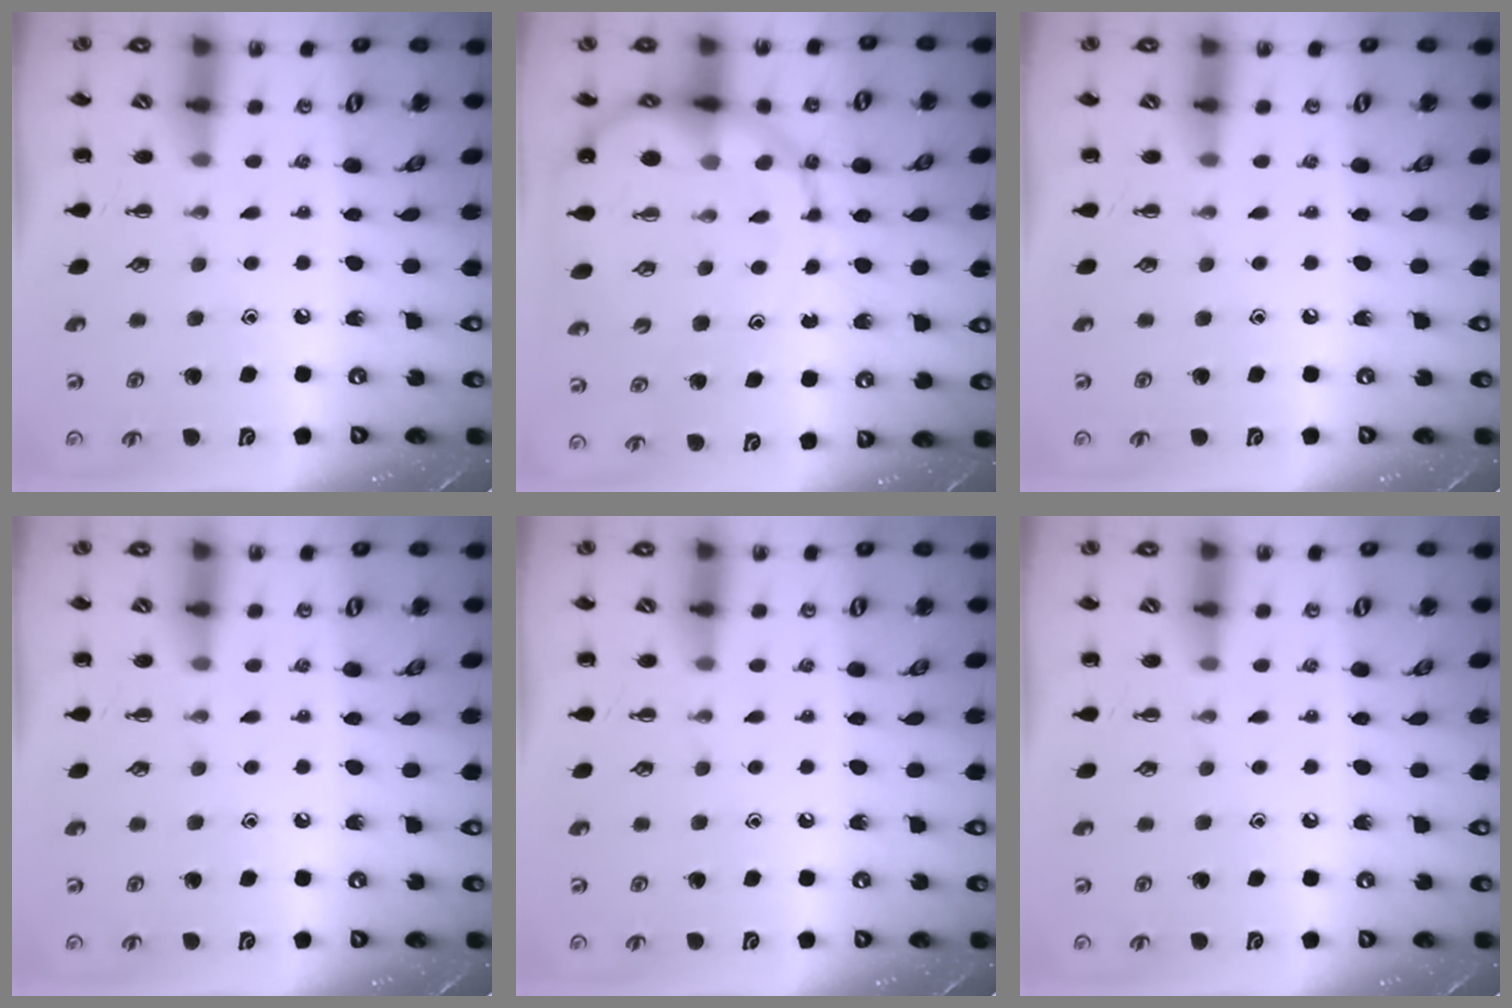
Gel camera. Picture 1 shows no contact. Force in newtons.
{"total": 14.4, "press": 13.8, "slide": 4.2}
{"total": 0.0}
{"total": 0.0}
{"total": 0.0}
{"total": 0.0}